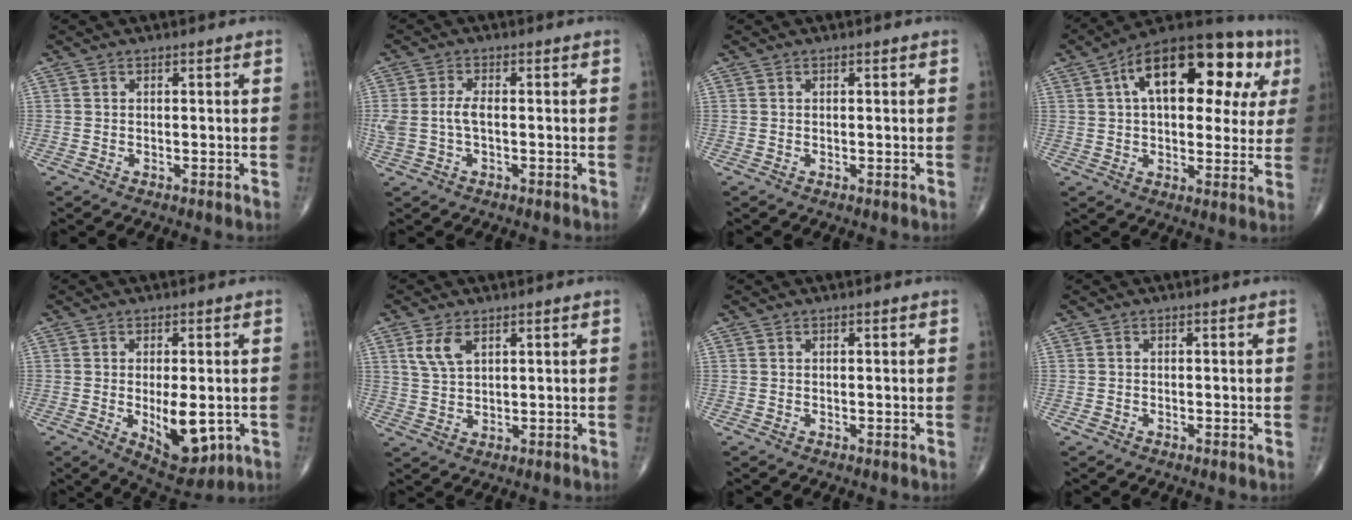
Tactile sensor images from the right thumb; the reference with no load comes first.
{"total": 4.6, "force": [-0.2, 2.3, 4.0], "torque": [-0.105, 0.012, -0.002]}
{"total": 0.0}
{"total": 23.5, "force": [7.6, 12.1, 18.7], "torque": [-0.243, 0.033, 0.104]}
{"total": 10.3, "force": [-1.9, 4.7, 9.0], "torque": [-0.112, -0.016, -0.015]}
{"total": 4.8, "force": [2.3, 2.5, 3.4], "torque": [-0.066, -0.005, 0.052]}
{"total": 0.0}
{"total": 0.7, "force": [-0.4, 0.4, 0.4], "torque": [-0.010, 0.000, -0.008]}